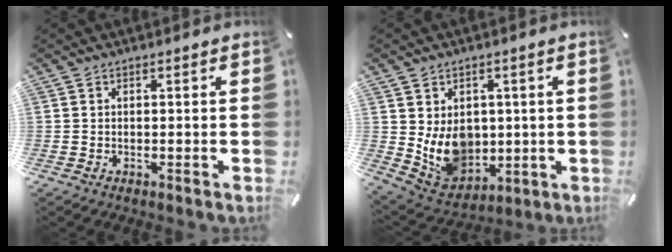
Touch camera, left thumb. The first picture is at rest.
{"total": 10.5, "force": [1.4, 9.3, 4.8], "torque": [-0.095, -0.017, 0.035]}